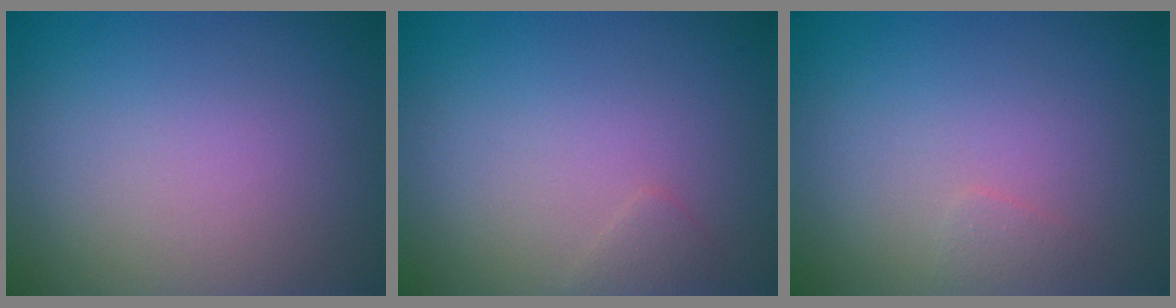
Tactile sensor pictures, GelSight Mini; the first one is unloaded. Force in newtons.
{"total": 0.8, "press": 0.8, "slide": 0.1}
{"total": 0.7, "press": 0.7, "slide": 0.0}